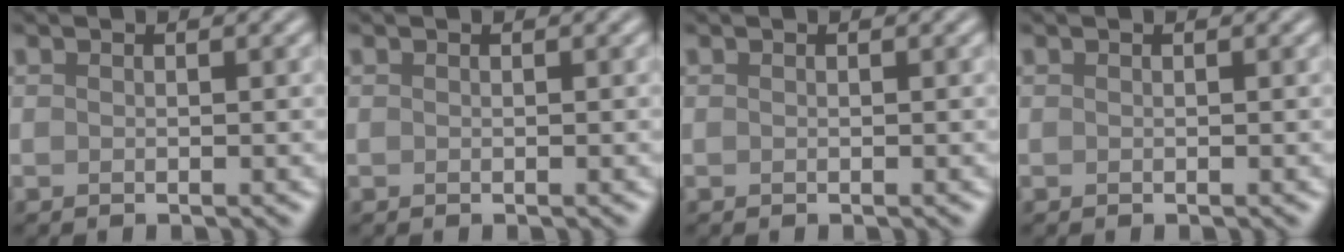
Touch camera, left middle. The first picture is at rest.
{"total": 0.0}
{"total": 0.0}
{"total": 0.0}